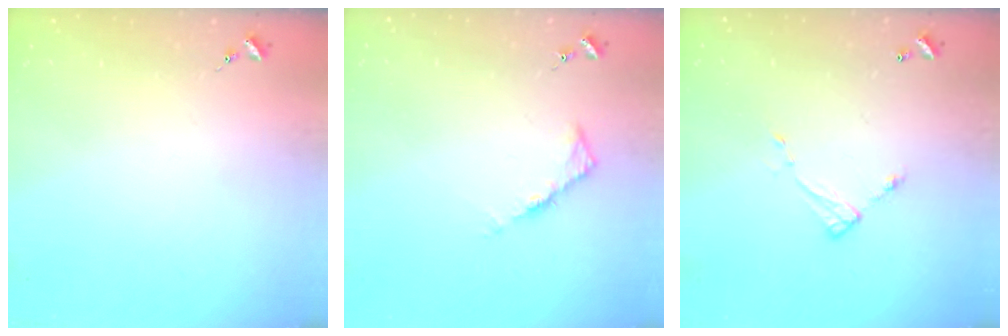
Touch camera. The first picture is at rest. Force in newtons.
{"total": 4.5, "press": 4.5, "slide": 0.4}
{"total": 6.6, "press": 6.6, "slide": 0.5}